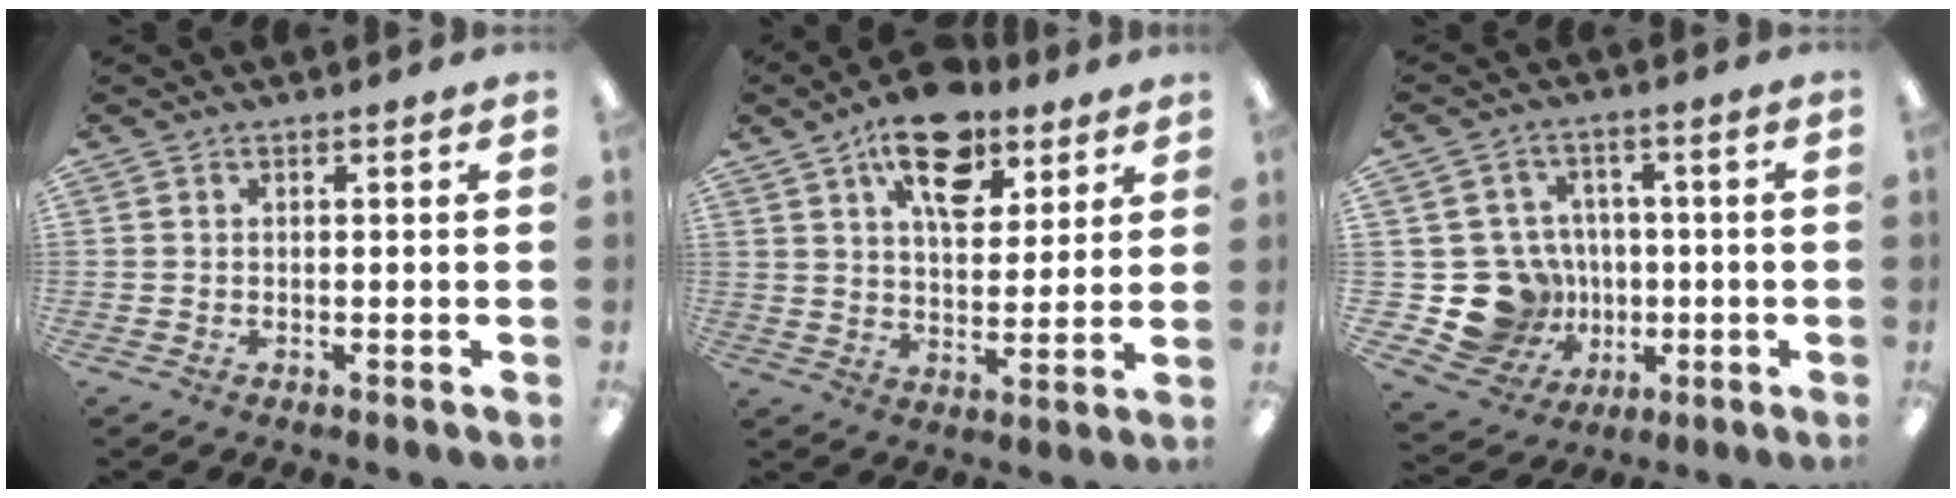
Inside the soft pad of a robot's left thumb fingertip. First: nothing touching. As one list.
[{"total": 15.3, "force": [9.5, 7.8, 9.1], "torque": [-0.129, -0.039, 0.163]}, {"total": 14.5, "force": [-2.3, 13.5, 4.7], "torque": [-0.119, 0.016, -0.016]}]